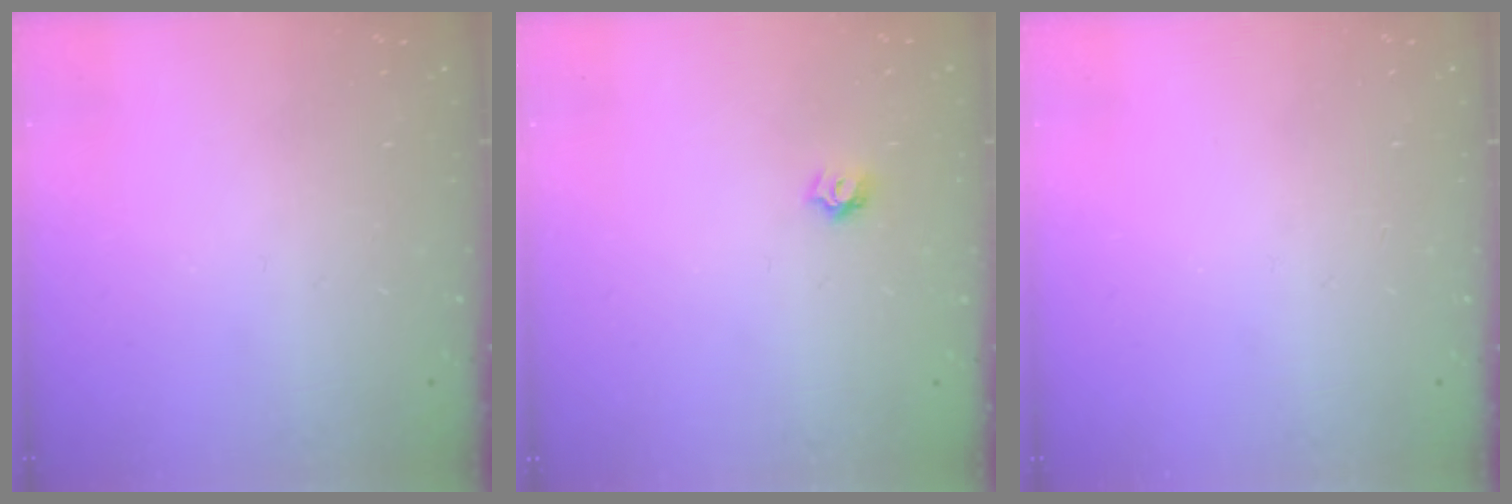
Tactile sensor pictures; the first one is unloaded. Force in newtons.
{"total": 4.2, "press": 4.2, "slide": 0.4}
{"total": 0.0}